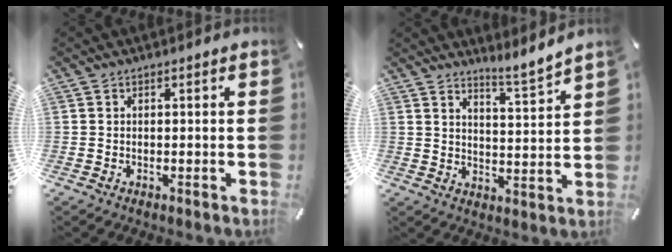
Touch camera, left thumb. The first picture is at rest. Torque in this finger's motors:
{"motor_torque": [0.45, -0.52, 0.08, -0.91, 0.02]}